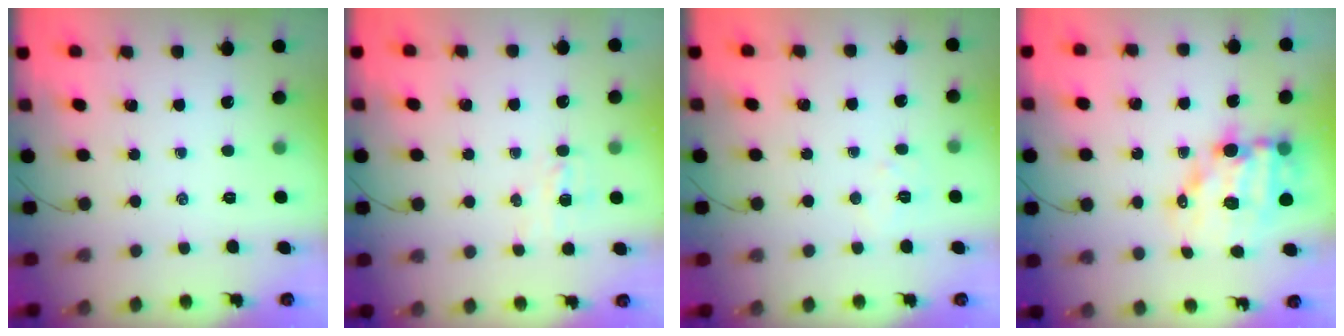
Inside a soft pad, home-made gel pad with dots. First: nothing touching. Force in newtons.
{"total": 3.5, "press": 3.4, "slide": 1.0}
{"total": 4.0, "press": 3.9, "slide": 0.9}
{"total": 12.0, "press": 11.5, "slide": 3.1}